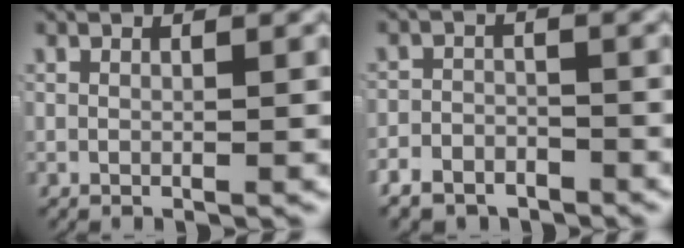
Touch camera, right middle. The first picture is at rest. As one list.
[{"total": 4.0, "force": [-3.2, 2.1, 0.8], "torque": [0.003, -0.001, -0.063]}]